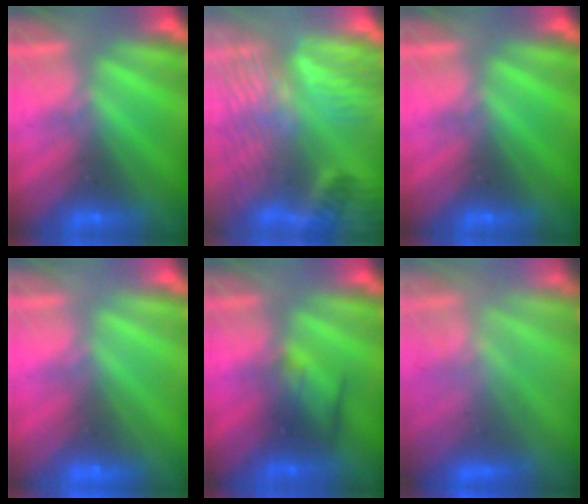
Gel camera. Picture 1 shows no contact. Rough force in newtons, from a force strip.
{"total": 8.3}
{"total": 0.0}
{"total": 1.8}
{"total": 2.3}
{"total": 3.4}